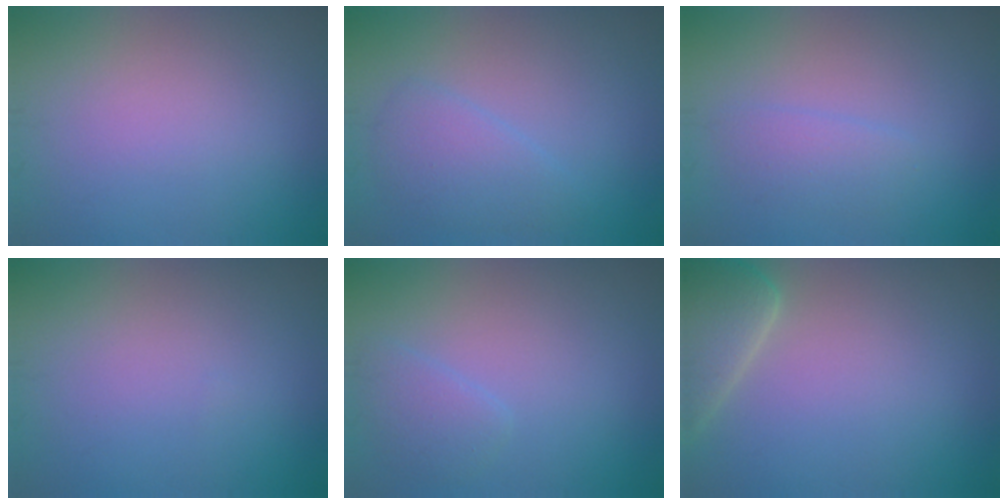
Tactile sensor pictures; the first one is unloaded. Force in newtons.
{"total": 2.7, "press": 2.7, "slide": 0.2}
{"total": 1.8, "press": 1.8, "slide": 0.0}
{"total": 0.0}
{"total": 1.7, "press": 1.7, "slide": 0.1}
{"total": 4.1, "press": 4.1, "slide": 0.5}